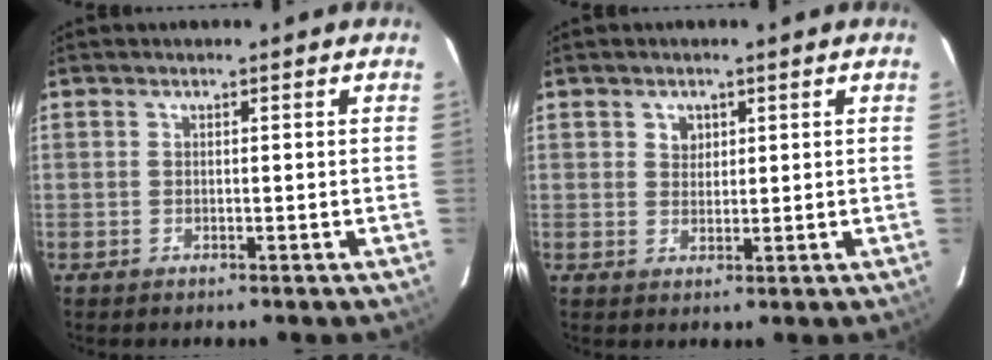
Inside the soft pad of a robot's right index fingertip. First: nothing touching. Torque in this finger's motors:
{"motor_torque": [-0.01, 0.02, 0.02, 0.01]}